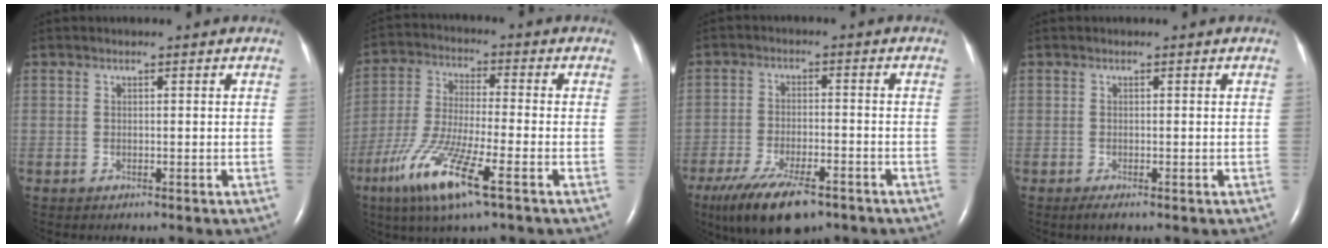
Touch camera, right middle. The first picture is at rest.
{"total": 12.7, "force": [-6.4, 1.2, 10.9], "torque": [-0.226, -0.027, -0.120]}
{"total": 12.3, "force": [-8.4, 3.9, 8.0], "torque": [-0.153, -0.023, -0.140]}
{"total": 1.2, "force": [-0.8, 0.1, 0.9], "torque": [-0.023, -0.006, -0.015]}